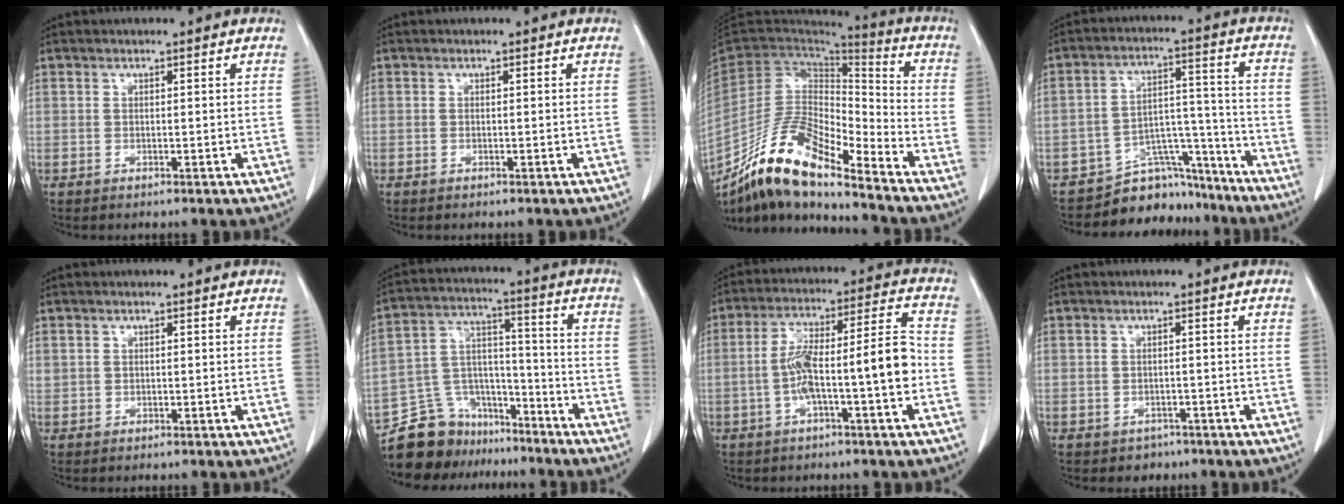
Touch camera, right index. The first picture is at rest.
{"total": 0.0}
{"total": 16.4, "force": [-13.2, 3.7, 9.1], "torque": [-0.161, 0.015, -0.245]}
{"total": 9.8, "force": [-9.0, 3.9, 0.4], "torque": [0.012, 0.071, -0.140]}
{"total": 0.8, "force": [0.3, 0.7, 0.2], "torque": [0.004, 0.008, 0.005]}
{"total": 14.7, "force": [-12.6, 7.1, 2.4], "torque": [-0.051, 0.065, -0.219]}
{"total": 11.7, "force": [-2.8, 1.0, 11.4], "torque": [-0.195, 0.033, -0.047]}
{"total": 2.5, "force": [-1.3, 2.2, 0.0], "torque": [0.002, 0.009, -0.016]}